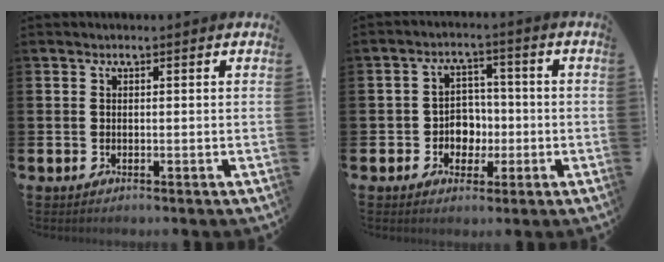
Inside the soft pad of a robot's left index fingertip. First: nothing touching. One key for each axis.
{"total": 4.2, "fx": -0.8, "fy": 3.9, "fz": 1.4, "tx": -0.029, "ty": 0.004, "tz": -0.024}